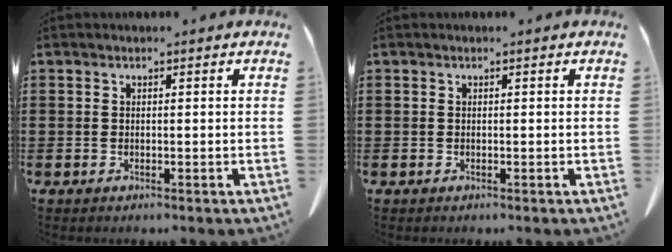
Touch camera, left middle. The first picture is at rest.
{"total": 0.0}